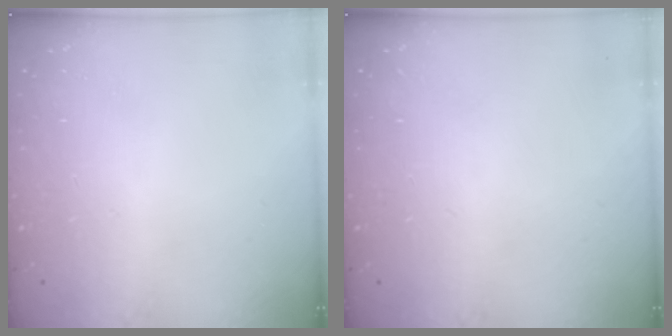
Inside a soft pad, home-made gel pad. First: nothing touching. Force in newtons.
{"total": 0.0}